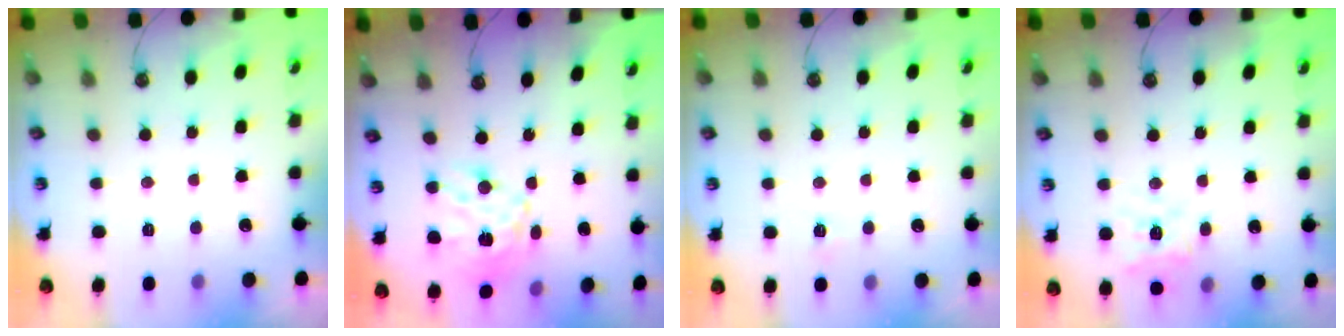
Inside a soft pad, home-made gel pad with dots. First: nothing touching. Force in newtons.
{"total": 16.5, "press": 16.4, "slide": 1.5}
{"total": 4.5, "press": 4.5, "slide": 0.5}
{"total": 12.6, "press": 12.5, "slide": 1.6}